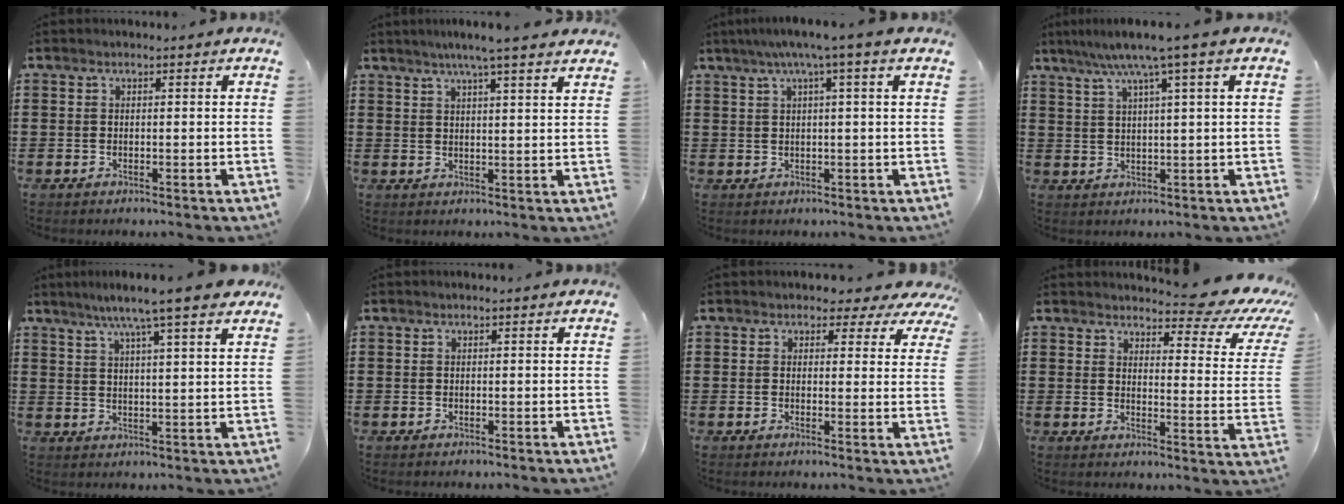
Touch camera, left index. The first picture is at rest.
{"total": 4.7, "force": [3.7, -0.6, 2.7], "torque": [-0.063, -0.008, 0.064]}
{"total": 3.5, "force": [1.5, -0.6, 3.2], "torque": [-0.062, -0.002, 0.021]}
{"total": 6.1, "force": [3.6, -0.5, 5.0], "torque": [-0.107, -0.005, 0.056]}
{"total": 7.2, "force": [5.7, -0.1, 4.4], "torque": [-0.102, -0.012, 0.097]}
{"total": 0.0}
{"total": 2.4, "force": [1.6, 1.5, 0.8], "torque": [-0.012, -0.004, 0.023]}
{"total": 5.8, "force": [5.2, 0.9, 2.6], "torque": [-0.045, -0.041, 0.083]}